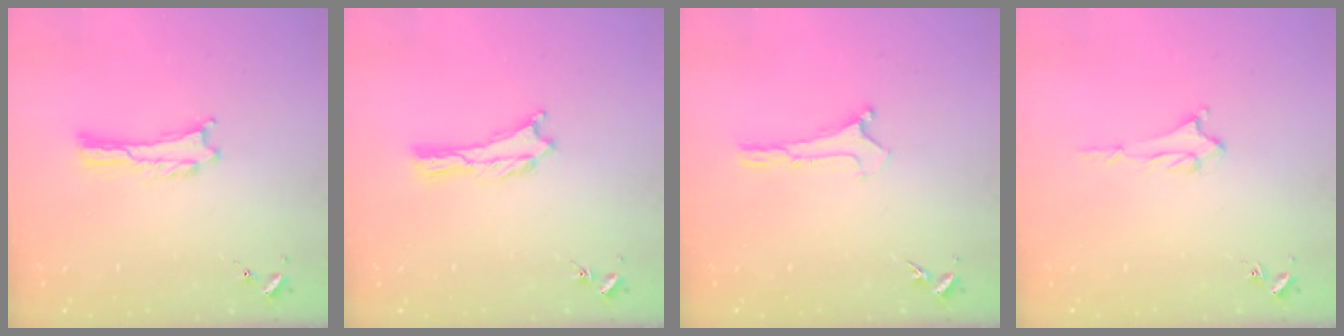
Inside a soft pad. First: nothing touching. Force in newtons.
{"total": 0.0}
{"total": 0.0}
{"total": 1.7, "press": 1.6, "slide": 0.4}